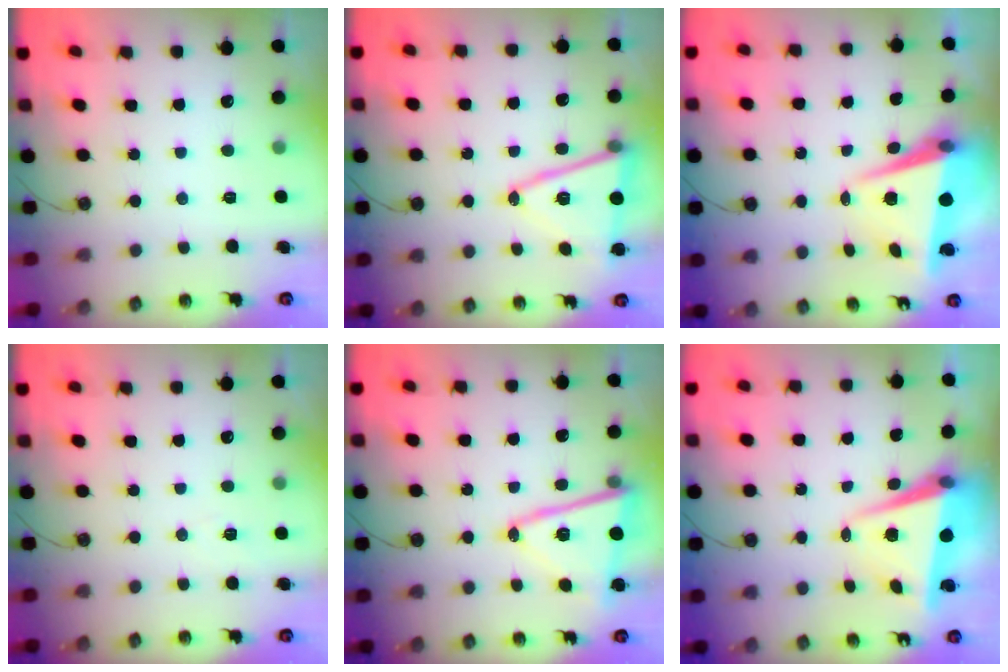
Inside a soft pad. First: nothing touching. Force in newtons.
{"total": 15.0, "press": 14.6, "slide": 3.7}
{"total": 7.8, "press": 7.6, "slide": 1.8}
{"total": 5.3, "press": 2.9, "slide": 4.4}
{"total": 14.4, "press": 14.3, "slide": 1.4}
{"total": 8.3, "press": 8.3, "slide": 0.8}